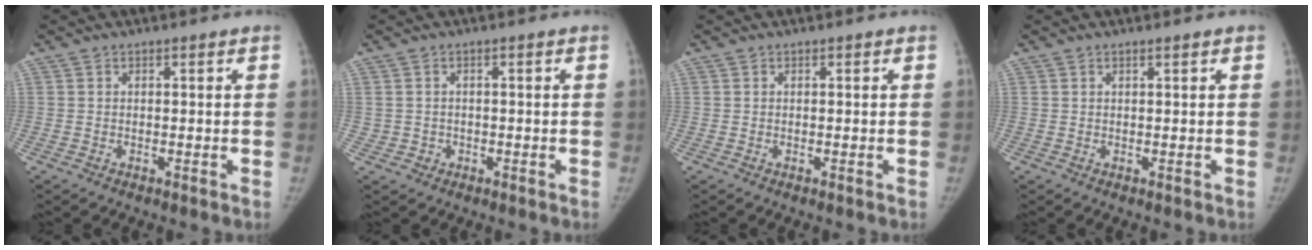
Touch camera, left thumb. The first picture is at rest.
{"total": 1.8, "force": [-0.6, 1.7, 0.1], "torque": [0.010, 0.008, -0.007]}
{"total": 0.0}
{"total": 0.6, "force": [0.4, 0.0, 0.4], "torque": [-0.002, 0.002, 0.006]}